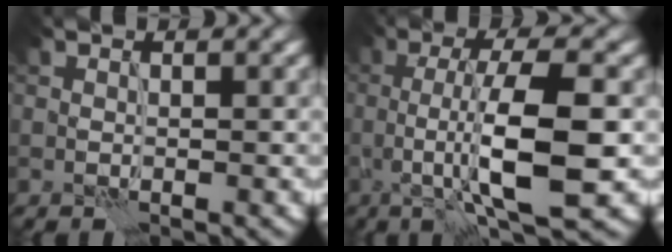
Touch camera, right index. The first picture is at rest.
{"total": 9.2, "force": [-1.2, 2.5, 8.7], "torque": [-0.131, 0.000, -0.021]}